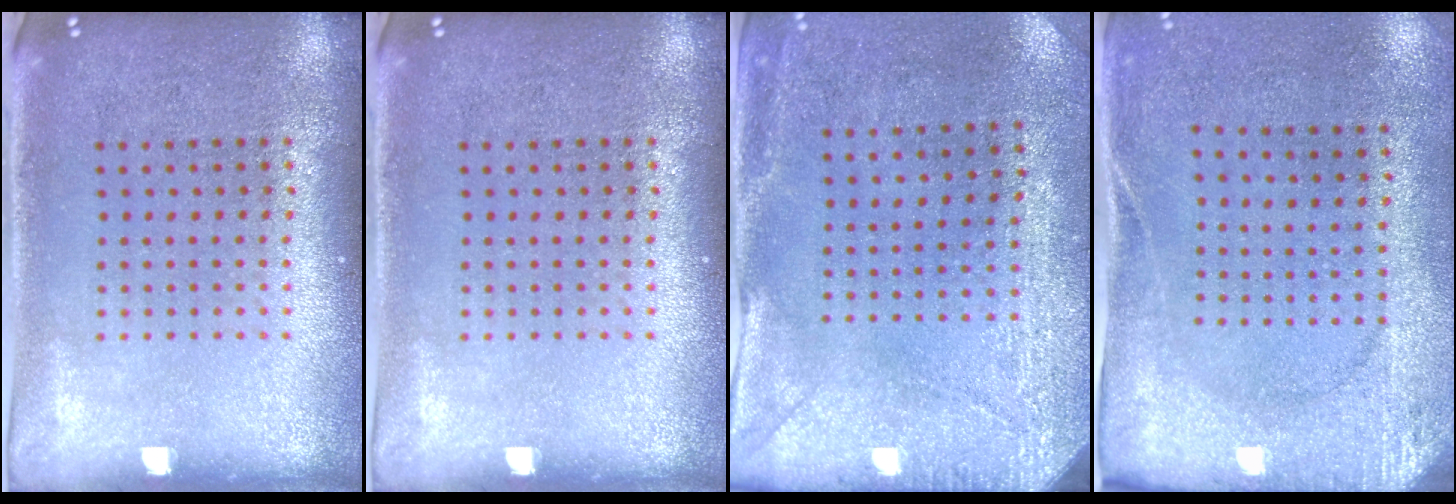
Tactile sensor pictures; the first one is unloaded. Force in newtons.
{"total": 0.0}
{"total": 2.9, "press": 2.3, "slide": 1.8}
{"total": 2.7, "press": 2.0, "slide": 1.7}